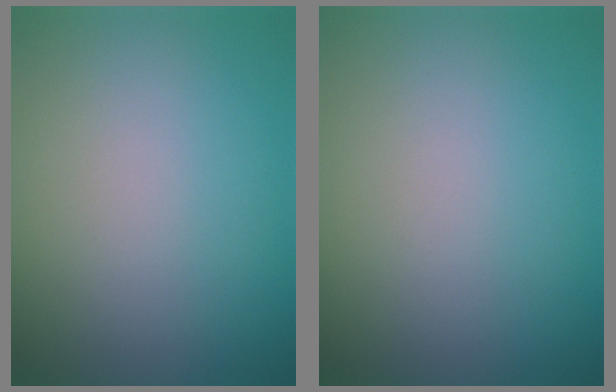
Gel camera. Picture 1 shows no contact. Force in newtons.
{"total": 0.0}